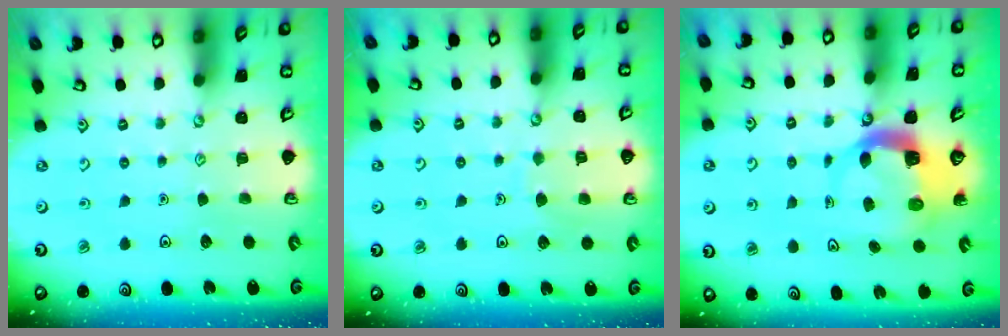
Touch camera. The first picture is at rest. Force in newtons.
{"total": 4.9, "press": 4.8, "slide": 0.6}
{"total": 5.8, "press": 5.8, "slide": 0.6}